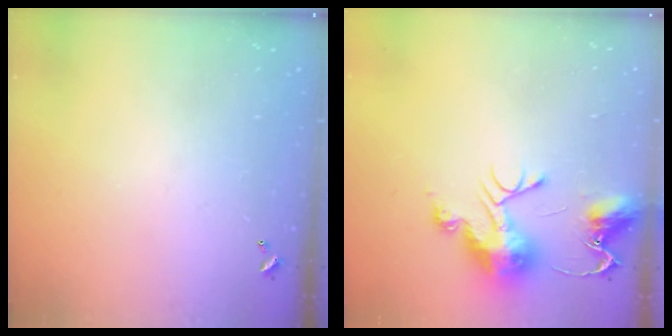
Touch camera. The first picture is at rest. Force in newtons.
{"total": 11.3, "press": 11.3, "slide": 1.1}